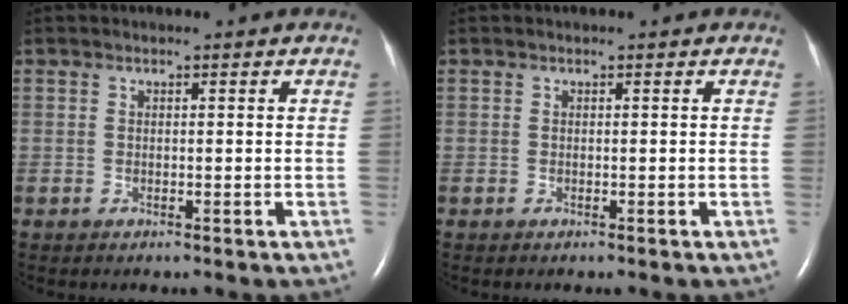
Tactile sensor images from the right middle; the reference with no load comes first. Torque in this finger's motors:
{"motor_torque": [-0.09, 0.11, 0.00, 0.00]}